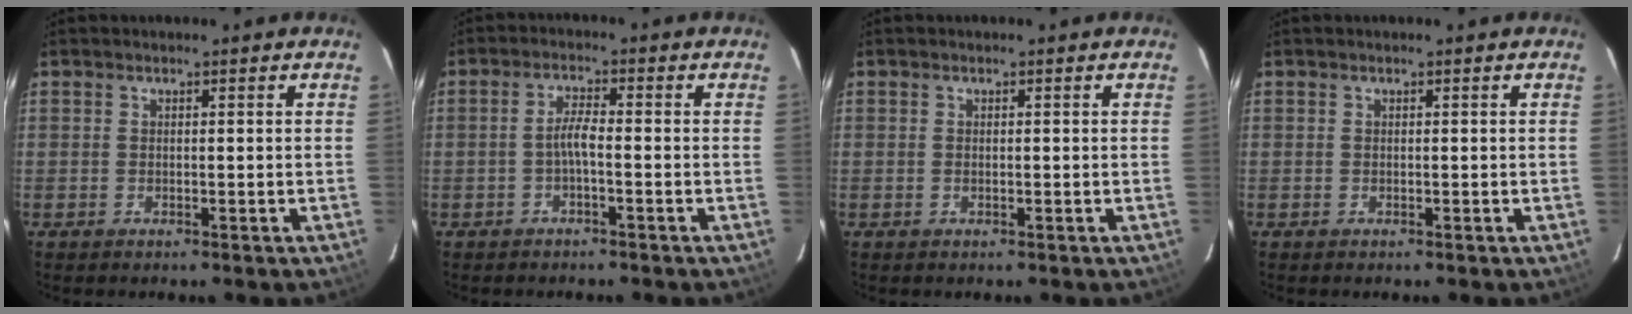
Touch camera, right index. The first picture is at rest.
{"total": 2.7, "force": [-1.2, 0.2, 2.4], "torque": [-0.051, 0.007, -0.023]}
{"total": 0.0}
{"total": 0.0}